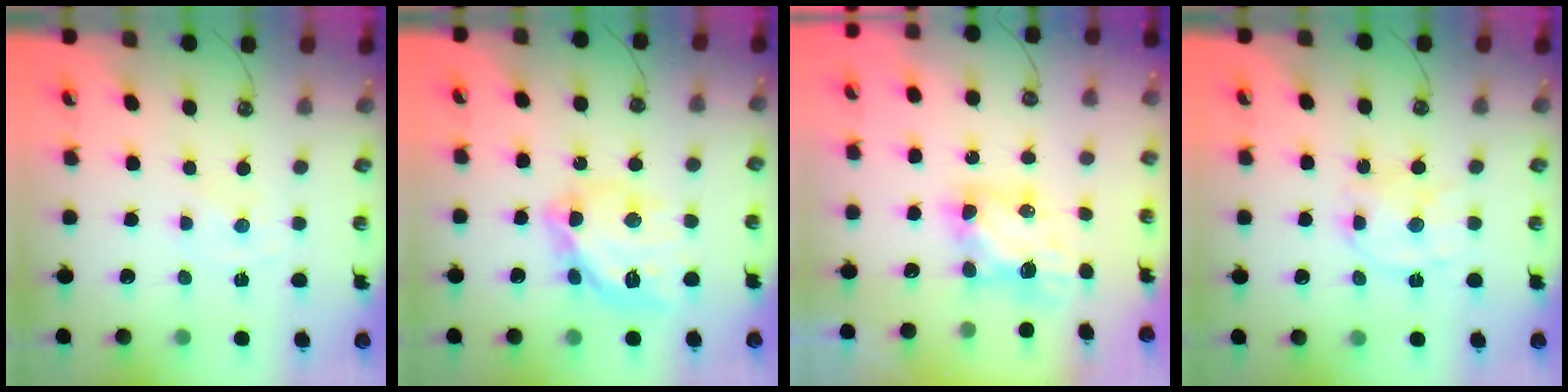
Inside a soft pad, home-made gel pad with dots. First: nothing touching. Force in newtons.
{"total": 17.4, "press": 17.3, "slide": 1.5}
{"total": 7.1, "press": 7.1, "slide": 0.3}
{"total": 11.5, "press": 11.4, "slide": 1.0}